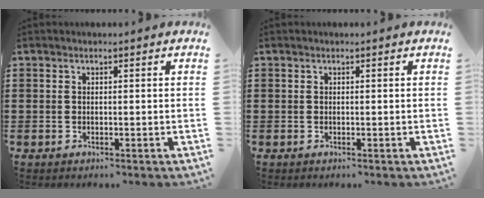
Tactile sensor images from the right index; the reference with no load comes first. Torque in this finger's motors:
{"motor_torque": [0.70, 1.44, 0.00, 0.00]}